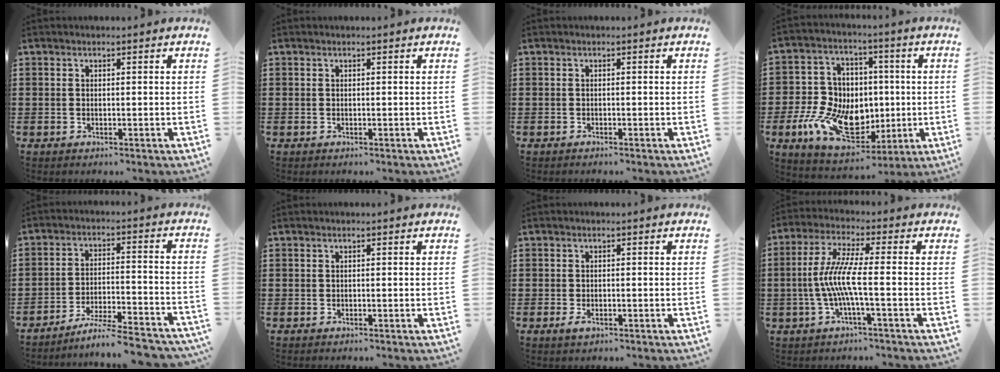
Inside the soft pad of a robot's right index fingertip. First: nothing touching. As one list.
[{"total": 0.0}, {"total": 0.5, "force": [-0.5, 0.0, 0.0], "torque": [-0.002, -0.003, -0.010]}, {"total": 13.6, "force": [-2.5, 10.4, 8.4], "torque": [-0.222, 0.009, -0.037]}, {"total": 6.4, "force": [-6.0, -0.3, 2.4], "torque": [-0.043, -0.011, -0.117]}, {"total": 0.0}, {"total": 1.0, "force": [-0.4, 0.5, 0.7], "torque": [-0.023, -0.005, -0.011]}, {"total": 7.5, "force": [-1.8, 0.3, 7.3], "torque": [-0.165, -0.017, -0.044]}]